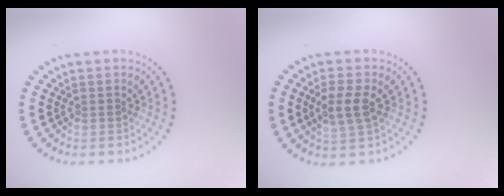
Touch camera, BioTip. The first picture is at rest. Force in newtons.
{"total": 3.0, "press": 2.8, "slide": 0.9}